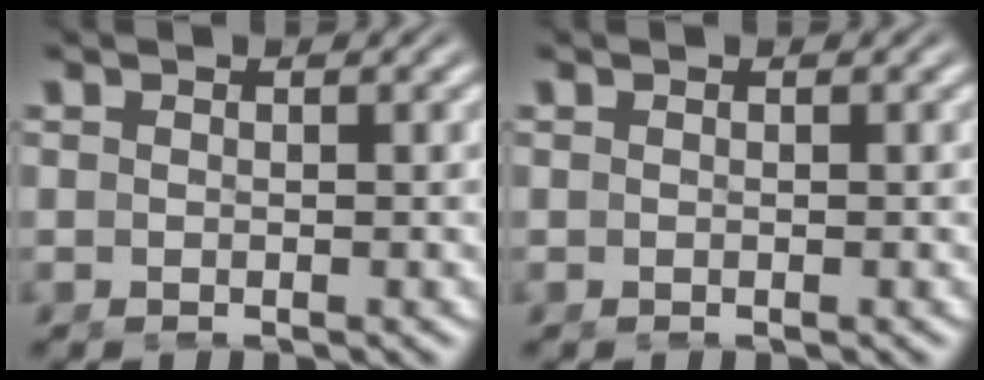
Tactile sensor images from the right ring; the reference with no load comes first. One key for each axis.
{"total": 0.0}